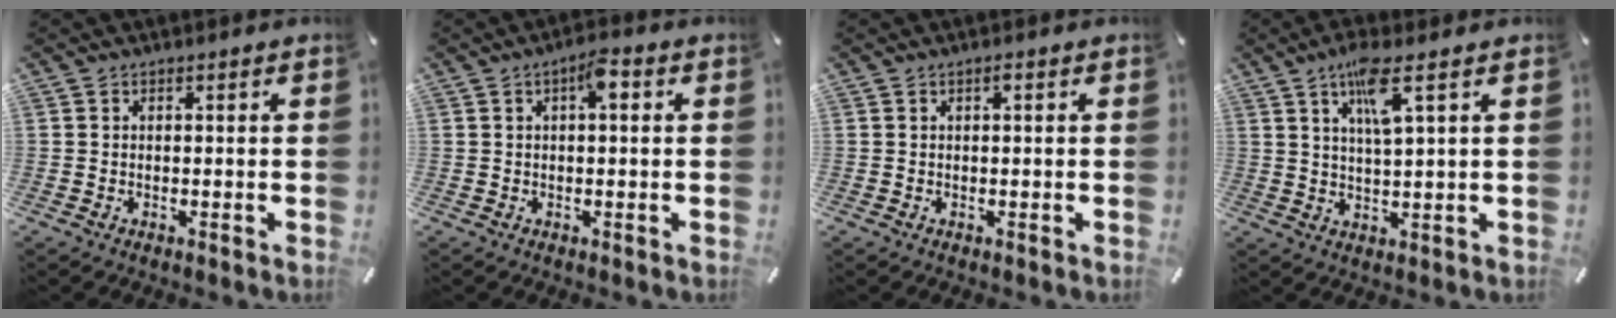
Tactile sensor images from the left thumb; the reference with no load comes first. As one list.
[{"total": 4.3, "force": [1.1, 1.6, 3.8], "torque": [-0.062, 0.004, 0.012]}, {"total": 0.9, "force": [0.4, 0.2, 0.8], "torque": [-0.015, 0.003, 0.006]}, {"total": 8.2, "force": [4.1, 1.3, 7.0], "torque": [-0.129, -0.003, 0.066]}]